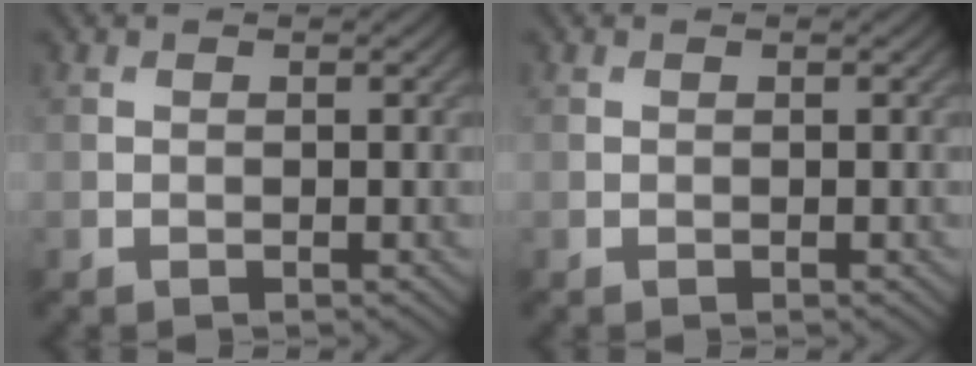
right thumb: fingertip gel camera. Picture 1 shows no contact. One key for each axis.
{"total": 0.0}